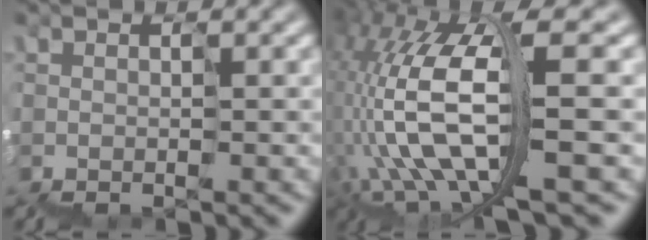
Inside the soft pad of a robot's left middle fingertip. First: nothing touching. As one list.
[{"total": 9.4, "force": [-1.2, 3.1, 8.8], "torque": [-0.204, 0.018, -0.024]}]